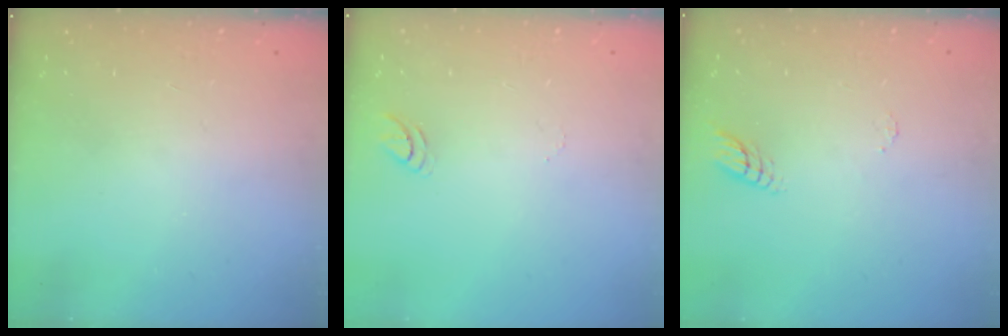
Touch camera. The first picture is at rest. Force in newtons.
{"total": 3.7, "press": 3.7, "slide": 0.3}
{"total": 5.5, "press": 5.5, "slide": 0.5}